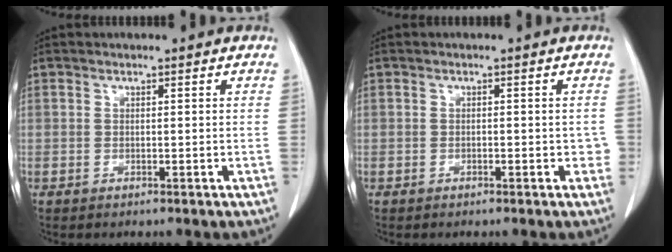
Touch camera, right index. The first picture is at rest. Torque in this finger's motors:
{"motor_torque": [-0.01, 0.06, -0.02, -0.01]}